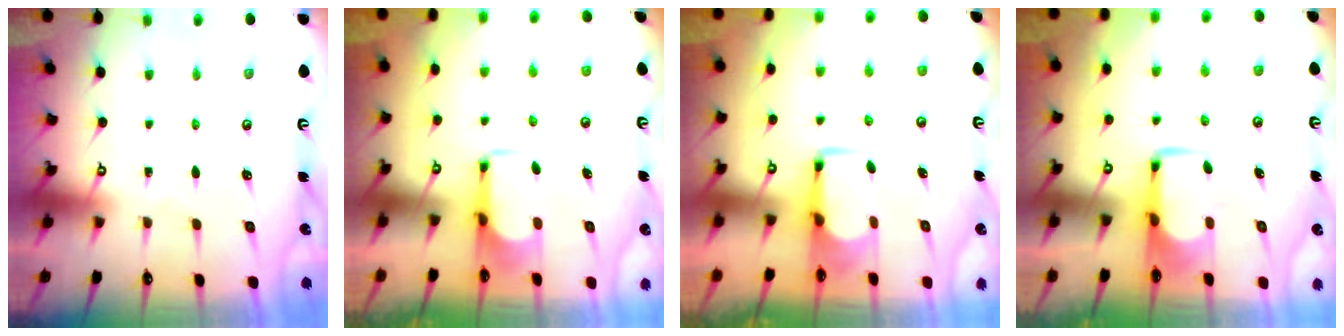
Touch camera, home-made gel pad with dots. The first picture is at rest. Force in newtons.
{"total": 0.8, "press": 0.1, "slide": 0.8}
{"total": 1.9, "press": 1.6, "slide": 1.0}
{"total": 1.8, "press": 1.7, "slide": 0.5}